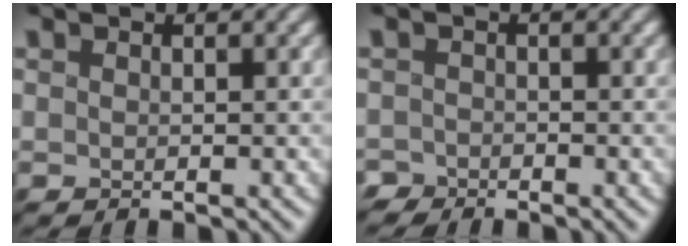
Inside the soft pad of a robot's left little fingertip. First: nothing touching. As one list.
[{"total": 1.3, "force": [-1.2, 0.4, -0.3], "torque": [0.019, 0.001, -0.033]}]